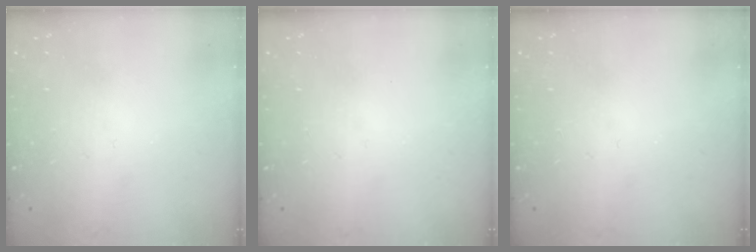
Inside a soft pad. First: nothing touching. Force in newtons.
{"total": 0.0}
{"total": 0.0}